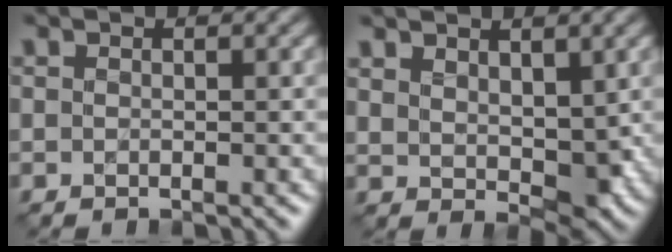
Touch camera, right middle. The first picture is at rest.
{"total": 3.9, "force": [1.6, 2.1, 2.9], "torque": [-0.056, -0.003, 0.036]}